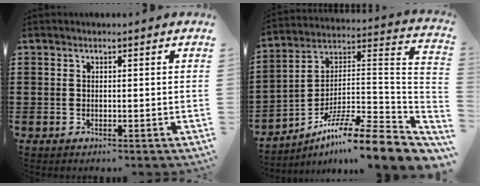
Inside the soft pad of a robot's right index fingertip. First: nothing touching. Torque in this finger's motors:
{"motor_torque": [0.24, 0.24, 0.18, 0.03]}